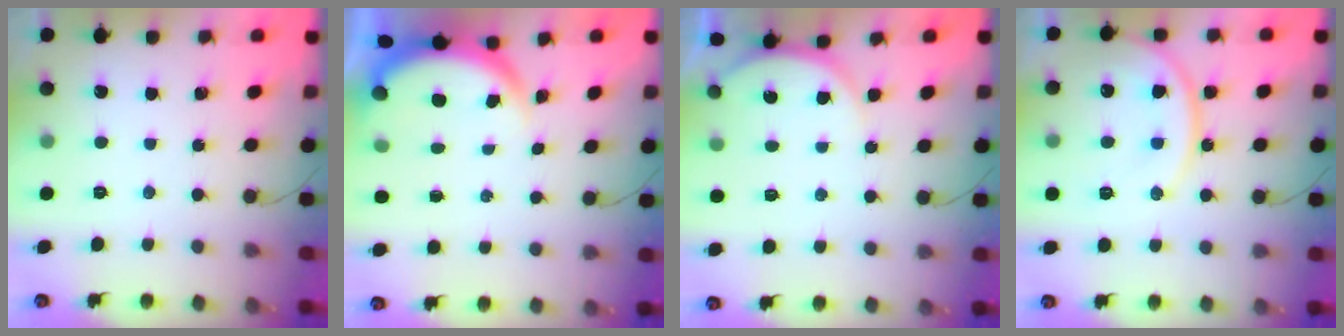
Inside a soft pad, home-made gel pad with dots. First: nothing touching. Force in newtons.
{"total": 3.9, "press": 3.9, "slide": 0.1}
{"total": 5.0, "press": 5.0, "slide": 0.6}
{"total": 14.2, "press": 14.0, "slide": 1.8}